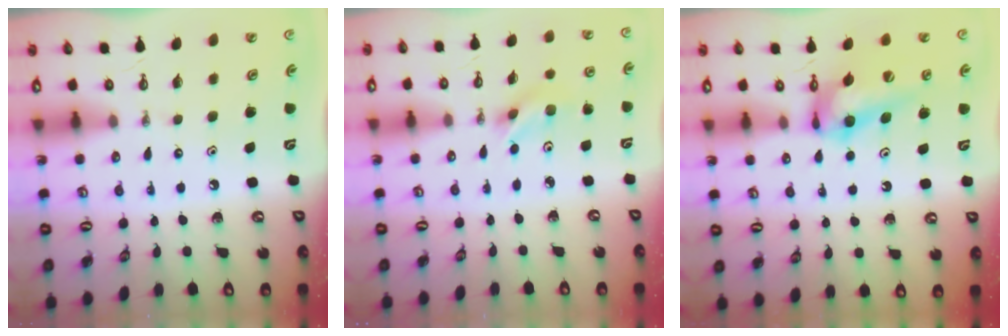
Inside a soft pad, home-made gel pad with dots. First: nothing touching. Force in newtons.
{"total": 3.8, "press": 2.8, "slide": 2.6}
{"total": 12.2, "press": 12.1, "slide": 1.2}